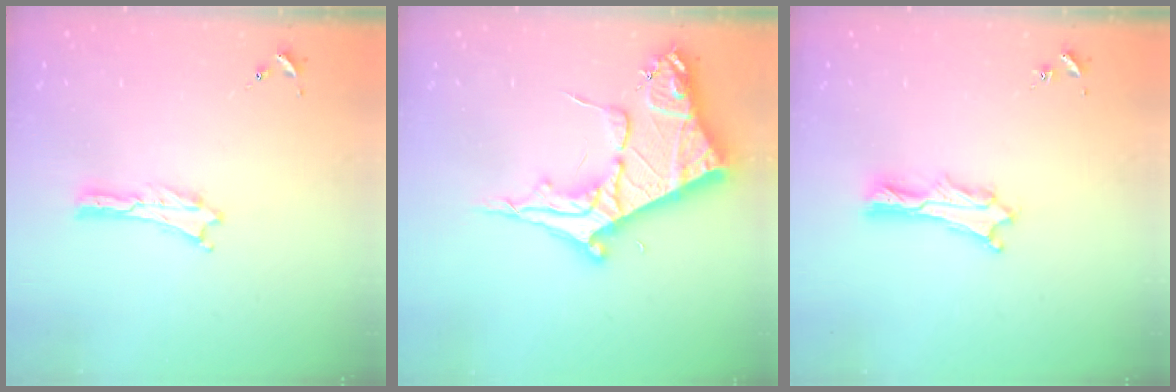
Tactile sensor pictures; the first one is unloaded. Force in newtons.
{"total": 10.6, "press": 10.6, "slide": 1.2}
{"total": 1.5, "press": 1.4, "slide": 0.2}